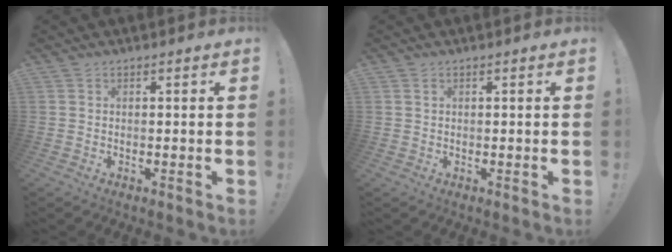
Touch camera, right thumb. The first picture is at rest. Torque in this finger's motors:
{"motor_torque": [0.25, 0.17, 0.08, -0.41, -0.01]}